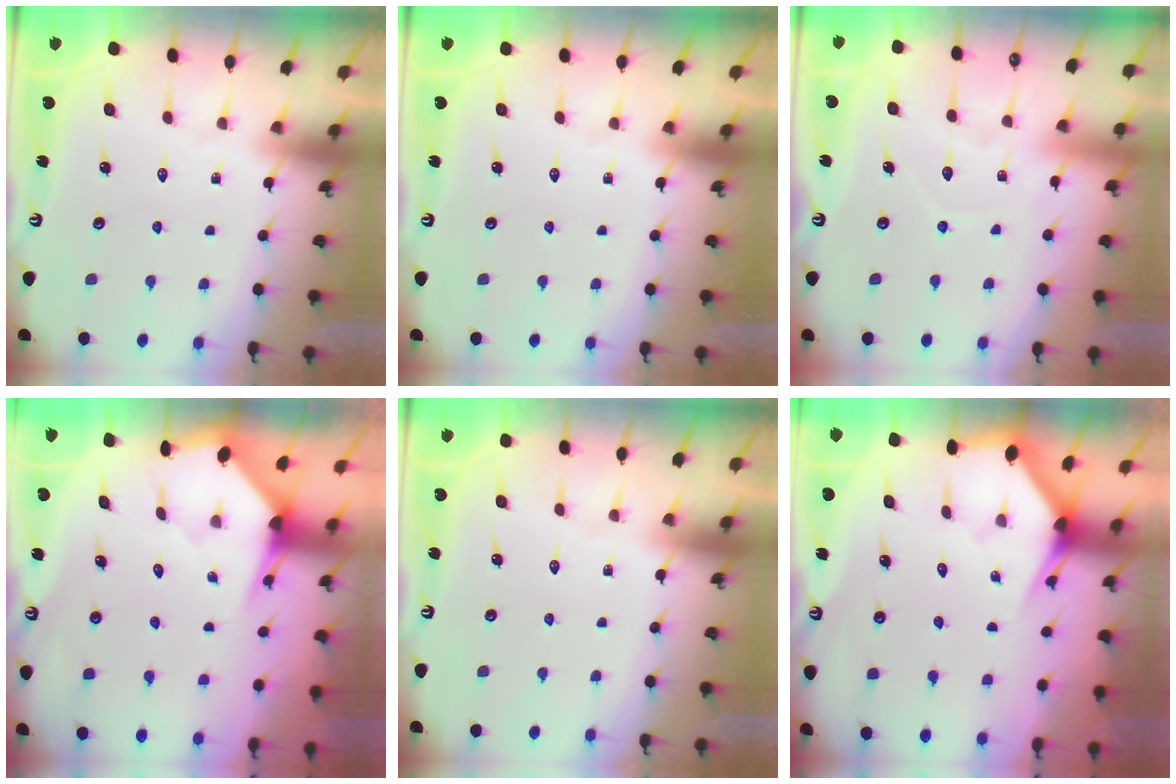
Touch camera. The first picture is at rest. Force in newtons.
{"total": 0.0}
{"total": 6.3, "press": 6.3, "slide": 0.4}
{"total": 3.4, "press": 3.4, "slide": 0.3}
{"total": 0.0}
{"total": 3.0, "press": 3.0, "slide": 0.1}